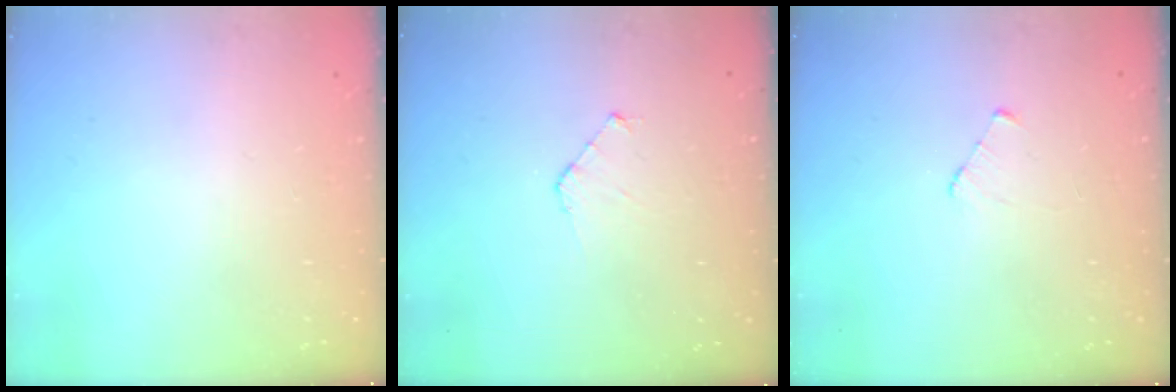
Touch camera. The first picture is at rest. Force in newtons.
{"total": 4.0, "press": 4.0, "slide": 0.3}
{"total": 3.0, "press": 2.9, "slide": 0.3}